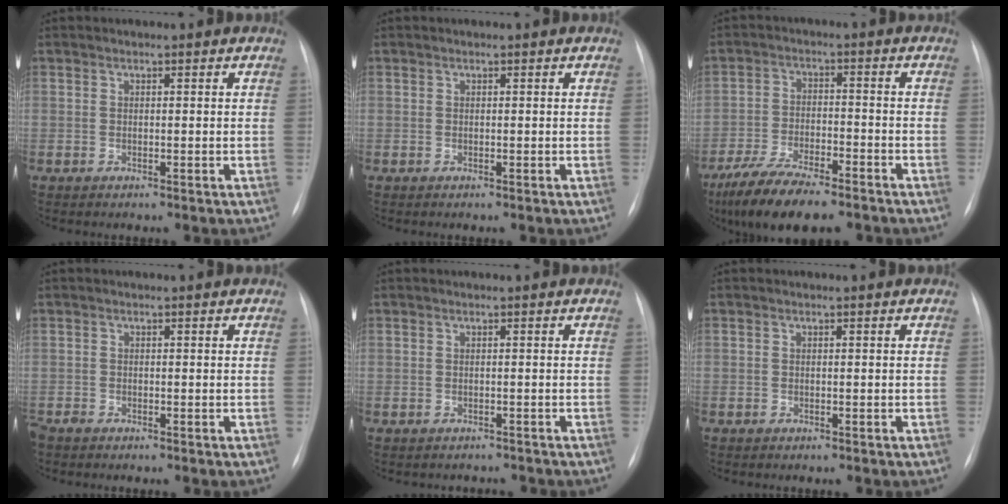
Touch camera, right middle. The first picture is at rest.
{"total": 0.0}
{"total": 12.0, "force": [-9.2, 2.9, 7.2], "torque": [-0.130, -0.023, -0.157]}
{"total": 1.9, "force": [-1.6, 0.6, 0.9], "torque": [-0.019, -0.003, -0.028]}
{"total": 2.7, "force": [-2.5, 1.0, -0.1], "torque": [0.004, 0.002, -0.030]}
{"total": 0.5, "force": [-0.4, 0.4, 0.0], "torque": [-0.005, 0.003, -0.006]}